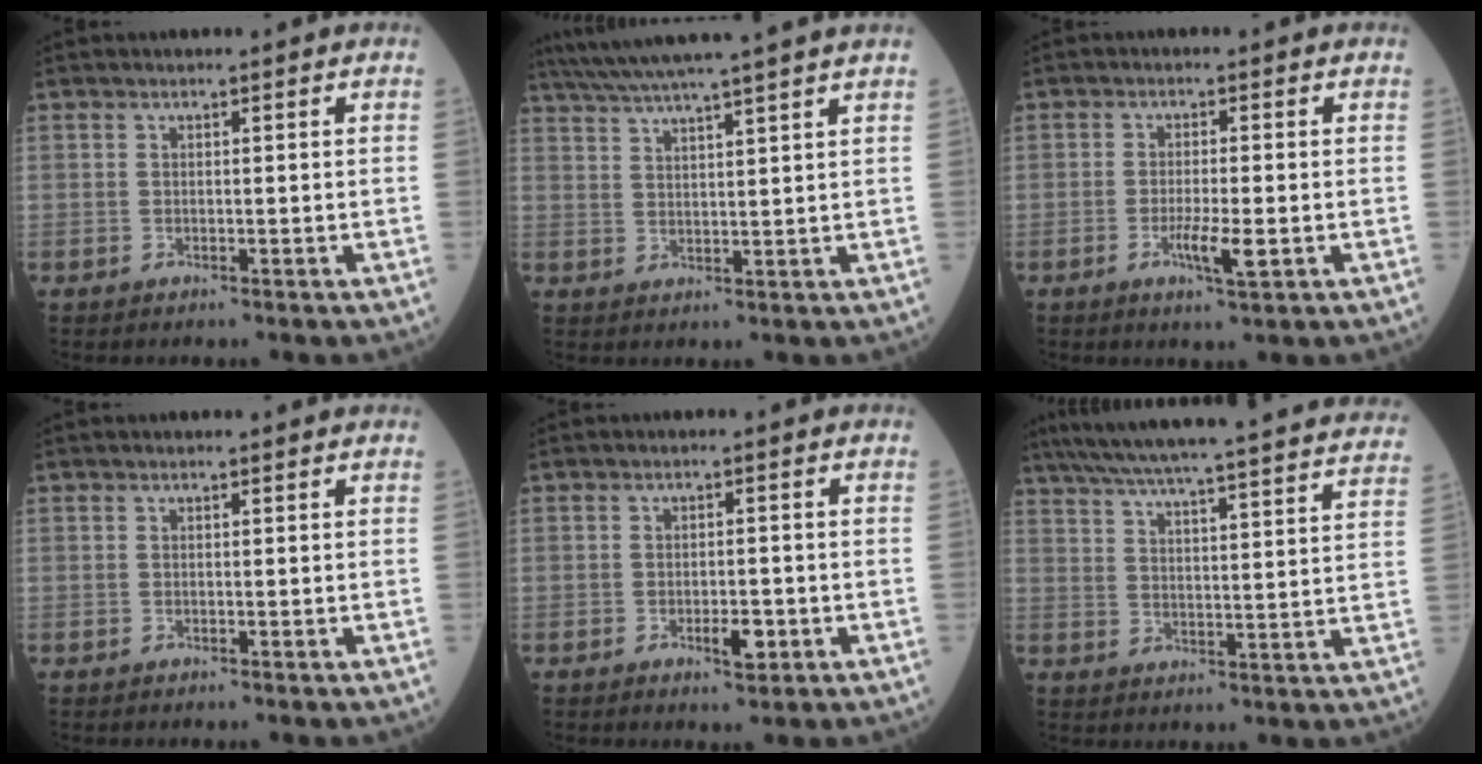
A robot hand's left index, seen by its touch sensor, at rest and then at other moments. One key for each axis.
{"total": 12.9, "fx": 11.2, "fy": -1.7, "fz": 6.2, "tx": -0.109, "ty": 0.006, "tz": 0.159}
{"total": 4.2, "fx": -1.4, "fy": 0.5, "fz": 3.9, "tx": -0.076, "ty": -0.006, "tz": -0.023}
{"total": 0.6, "fx": 0.6, "fy": 0.0, "fz": 0.1, "tx": -0.008, "ty": 0.006, "tz": 0.008}
{"total": 3.3, "fx": -1.4, "fy": 1.2, "fz": 2.8, "tx": -0.045, "ty": 0.001, "tz": -0.016}
{"total": 34.5, "fx": 31.4, "fy": 2.0, "fz": 14.1, "tx": -0.237, "ty": -0.055, "tz": 0.389}